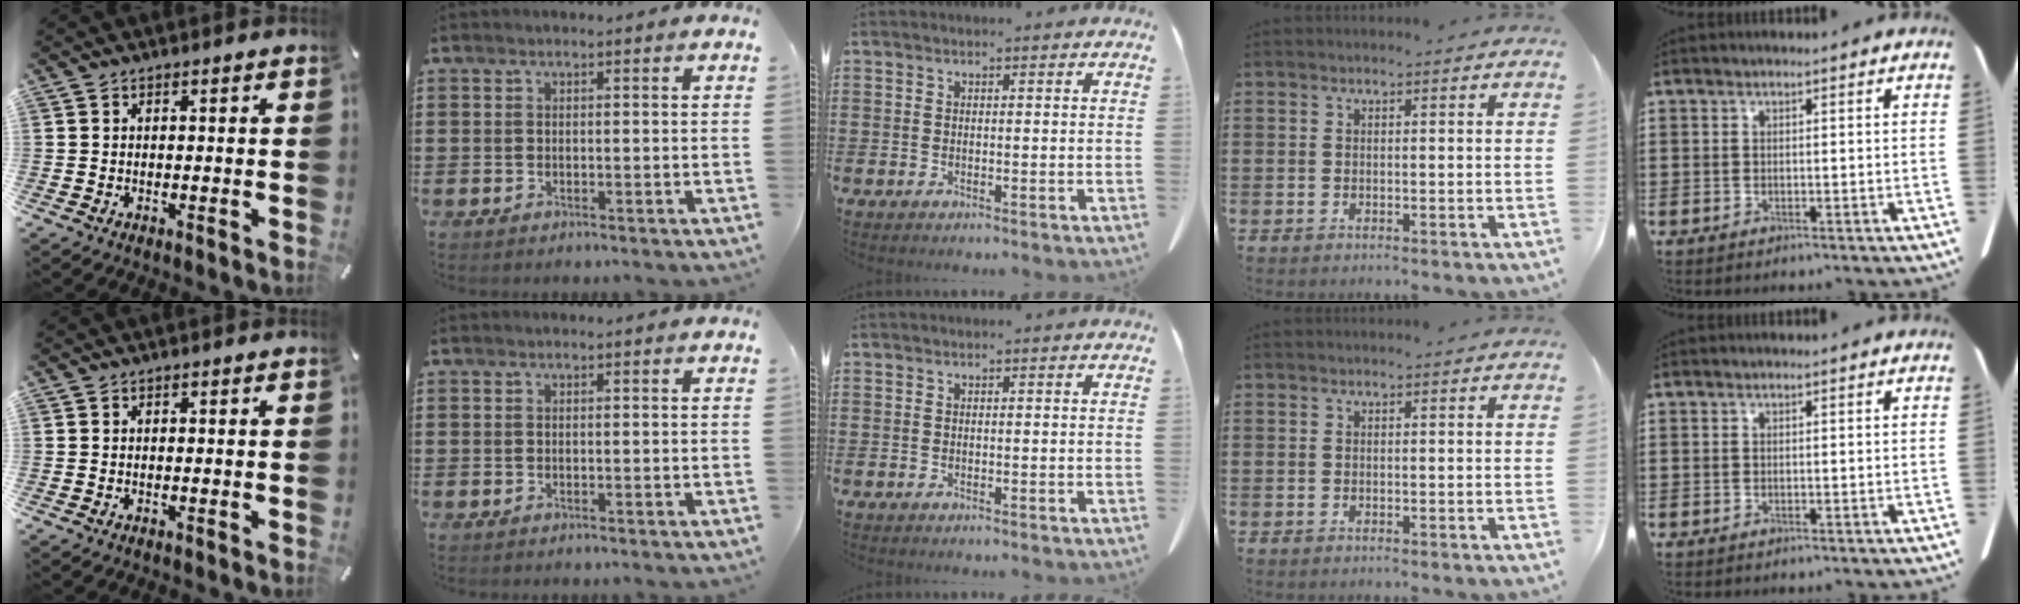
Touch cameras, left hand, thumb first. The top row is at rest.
{}